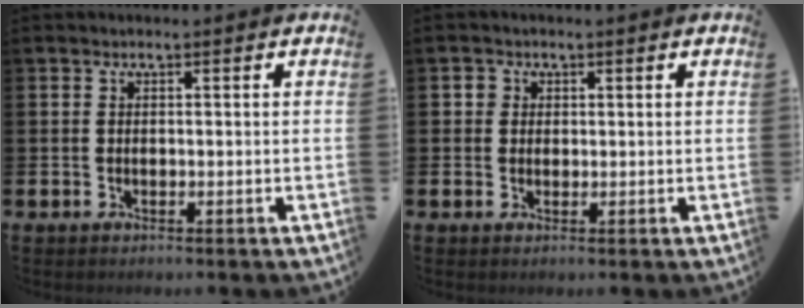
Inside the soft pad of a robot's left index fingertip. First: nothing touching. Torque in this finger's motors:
{"motor_torque": [-0.04, 0.08, -0.05, 0.00]}